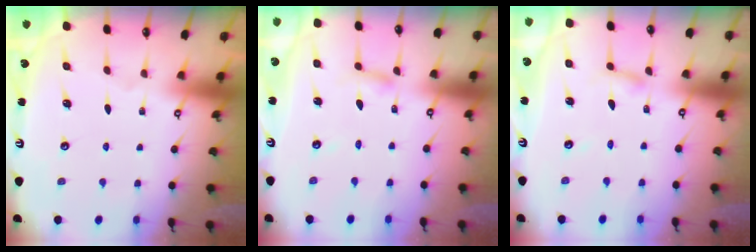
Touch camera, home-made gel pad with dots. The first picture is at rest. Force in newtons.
{"total": 2.7, "press": 2.7, "slide": 0.3}
{"total": 2.7, "press": 2.7, "slide": 0.2}